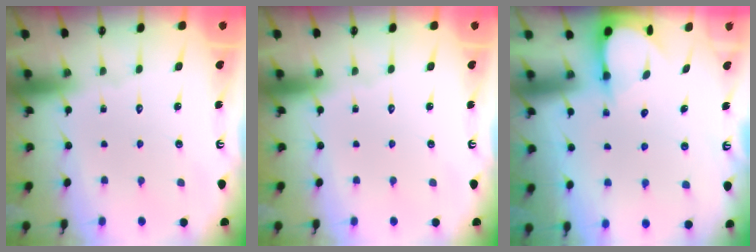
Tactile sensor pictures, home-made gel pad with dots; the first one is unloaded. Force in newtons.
{"total": 0.0}
{"total": 3.5, "press": 3.5, "slide": 0.3}